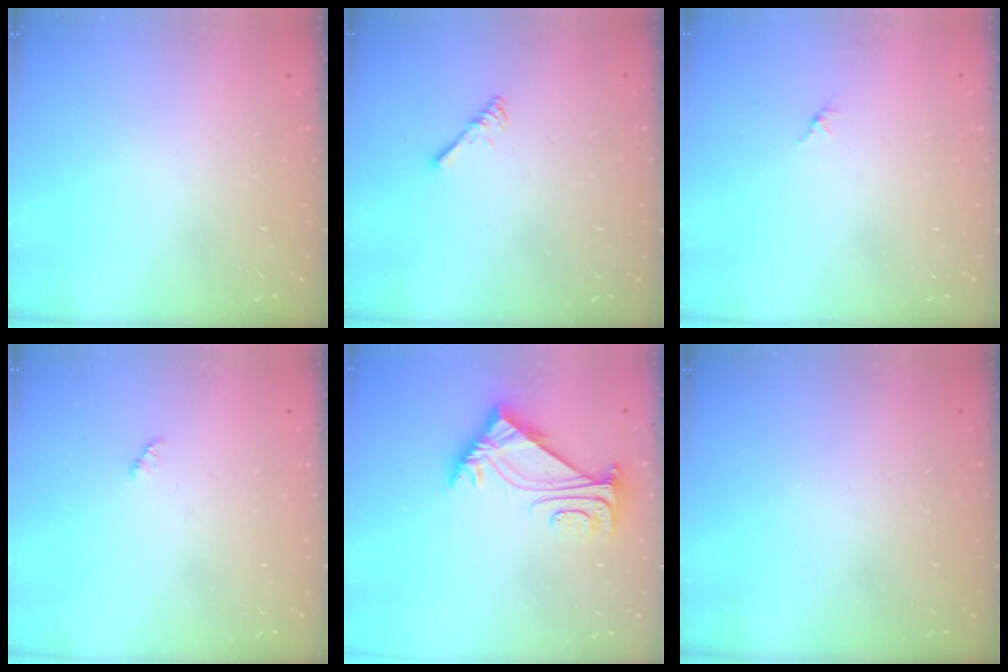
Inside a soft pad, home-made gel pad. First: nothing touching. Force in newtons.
{"total": 2.4, "press": 2.4, "slide": 0.4}
{"total": 1.4, "press": 1.4, "slide": 0.4}
{"total": 1.3, "press": 1.3, "slide": 0.2}
{"total": 5.9, "press": 5.8, "slide": 1.1}
{"total": 0.0}